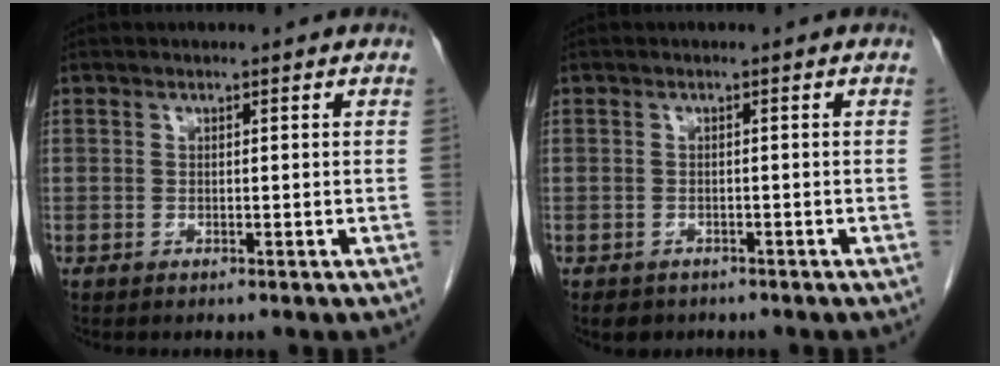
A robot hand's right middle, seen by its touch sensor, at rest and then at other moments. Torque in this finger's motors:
{"motor_torque": [0.04, 0.00, 0.00, 0.00]}